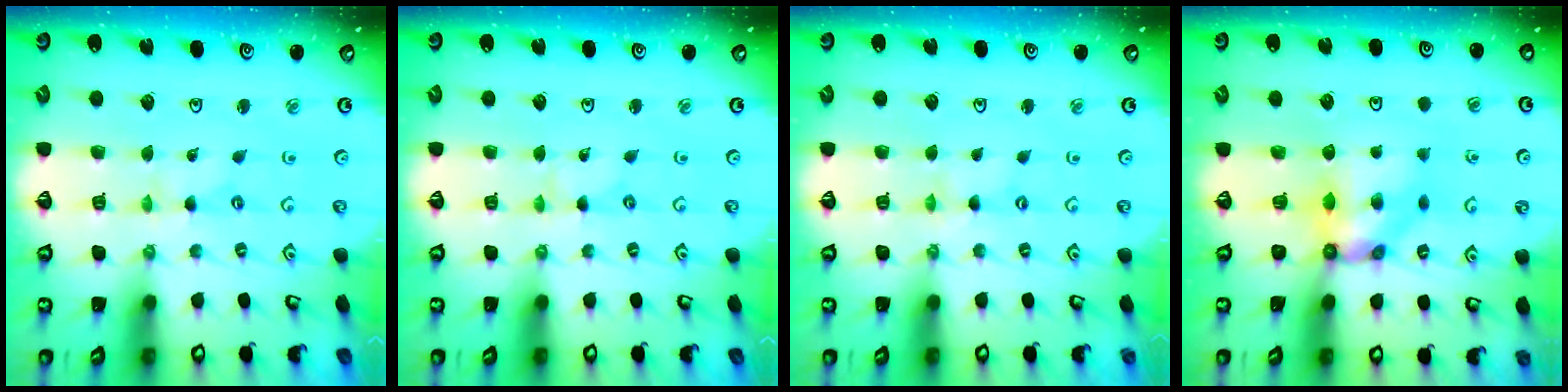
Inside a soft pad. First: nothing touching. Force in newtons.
{"total": 0.0}
{"total": 0.0}
{"total": 7.3, "press": 7.3, "slide": 0.4}